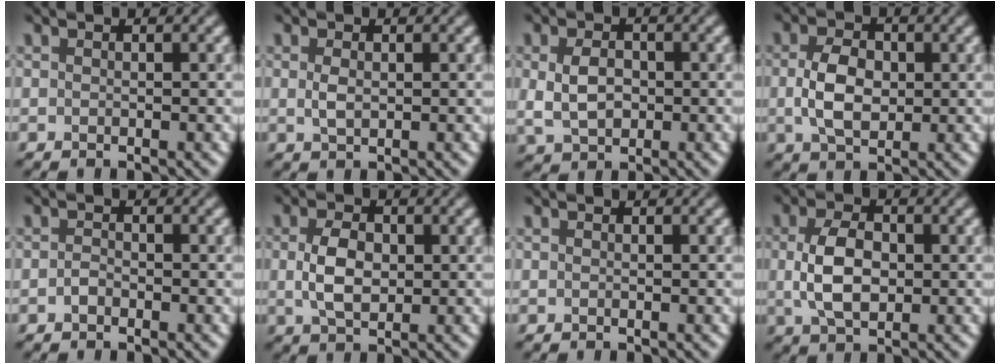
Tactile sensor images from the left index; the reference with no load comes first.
{"total": 1.3, "force": [0.2, 0.7, 1.1], "torque": [-0.027, -0.001, 0.005]}
{"total": 3.4, "force": [0.0, 2.4, 2.4], "torque": [-0.051, -0.001, 0.001]}
{"total": 4.2, "force": [0.1, 2.7, 3.2], "torque": [-0.068, 0.002, -0.001]}
{"total": 0.8, "force": [-0.5, 0.5, 0.5], "torque": [-0.011, 0.000, -0.011]}
{"total": 3.7, "force": [0.2, 2.3, 2.9], "torque": [-0.065, 0.002, 0.003]}
{"total": 0.0}
{"total": 4.7, "force": [0.1, 2.9, 3.8], "torque": [-0.080, 0.003, 0.001]}